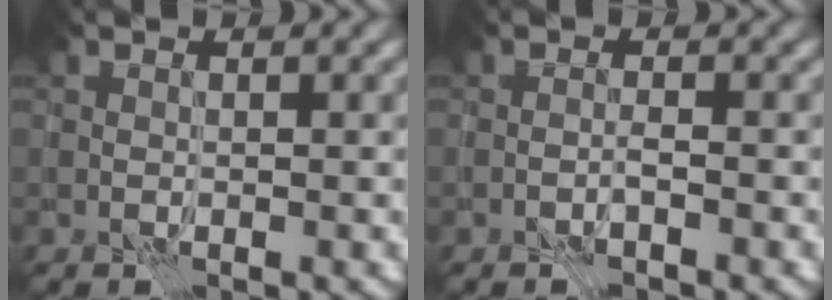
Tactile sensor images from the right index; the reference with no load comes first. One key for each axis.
{"total": 0.9, "fx": -0.8, "fy": 0.0, "fz": 0.5, "tx": -0.009, "ty": 0.004, "tz": -0.017}